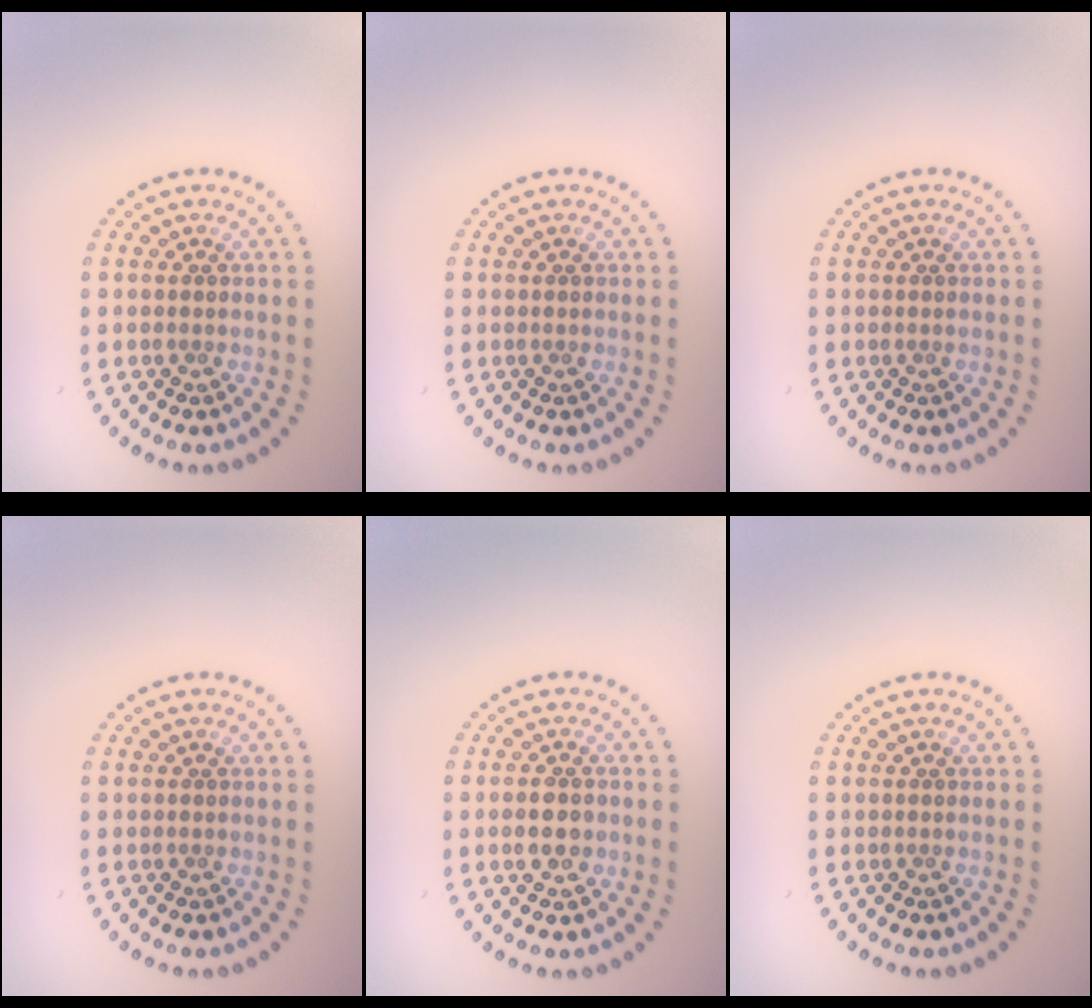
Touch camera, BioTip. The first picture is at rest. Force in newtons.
{"total": 0.0}
{"total": 0.0}
{"total": 0.0}
{"total": 2.8, "press": 2.8, "slide": 0.2}
{"total": 0.0}